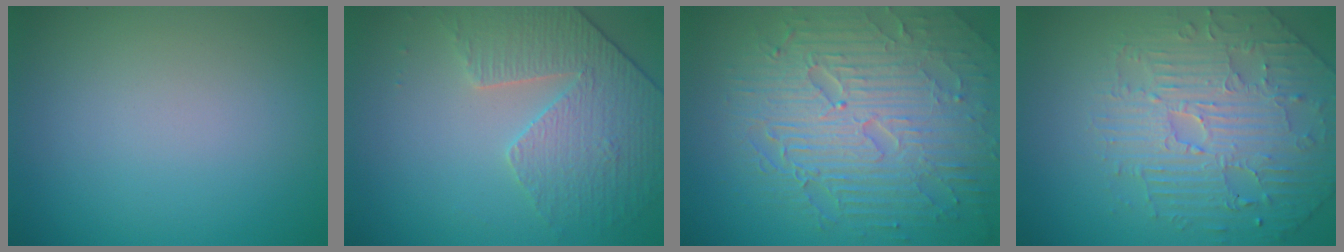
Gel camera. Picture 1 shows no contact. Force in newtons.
{"total": 4.2, "press": 3.7, "slide": 2.1}
{"total": 9.7, "press": 6.5, "slide": 7.2}
{"total": 4.7, "press": 4.7, "slide": 0.5}